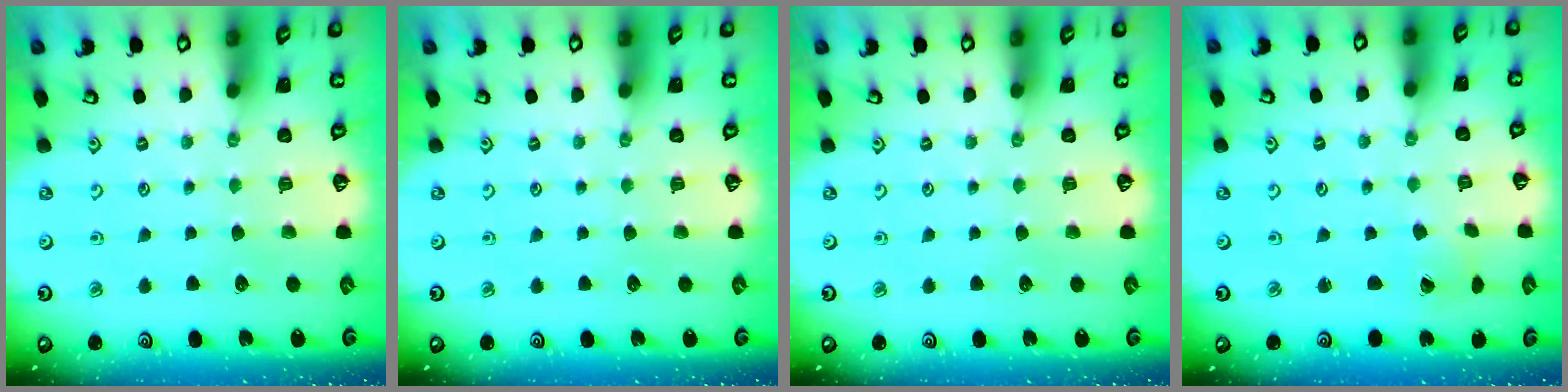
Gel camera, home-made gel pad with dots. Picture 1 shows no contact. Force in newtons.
{"total": 0.0}
{"total": 0.0}
{"total": 0.8, "press": 0.8, "slide": 0.1}